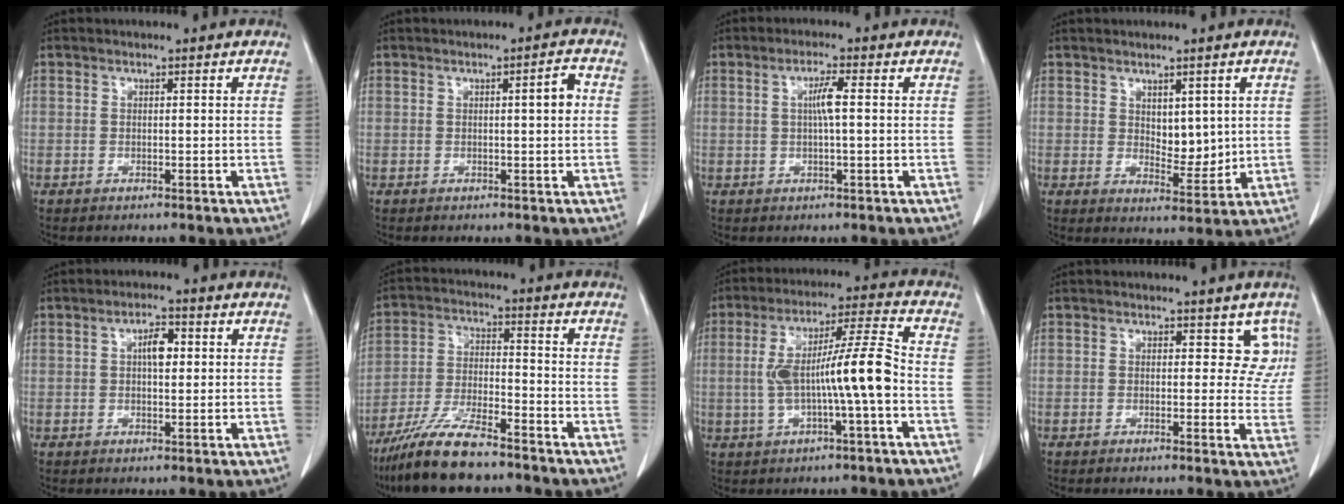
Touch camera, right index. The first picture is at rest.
{"total": 2.7, "force": [0.3, 0.2, 2.7], "torque": [-0.041, 0.003, 0.003]}
{"total": 3.2, "force": [0.4, 0.3, 3.1], "torque": [-0.062, 0.003, 0.006]}
{"total": 4.7, "force": [1.2, 2.6, 3.8], "torque": [-0.059, -0.007, 0.029]}
{"total": 3.5, "force": [0.7, 1.4, 3.2], "torque": [-0.056, 0.006, 0.009]}
{"total": 11.2, "force": [-9.0, 1.8, 6.4], "torque": [-0.126, -0.023, -0.167]}
{"total": 11.7, "force": [-1.4, 0.6, 11.6], "torque": [-0.209, 0.025, -0.023]}
{"total": 4.7, "force": [2.0, 3.2, 2.7], "torque": [0.004, 0.006, 0.013]}